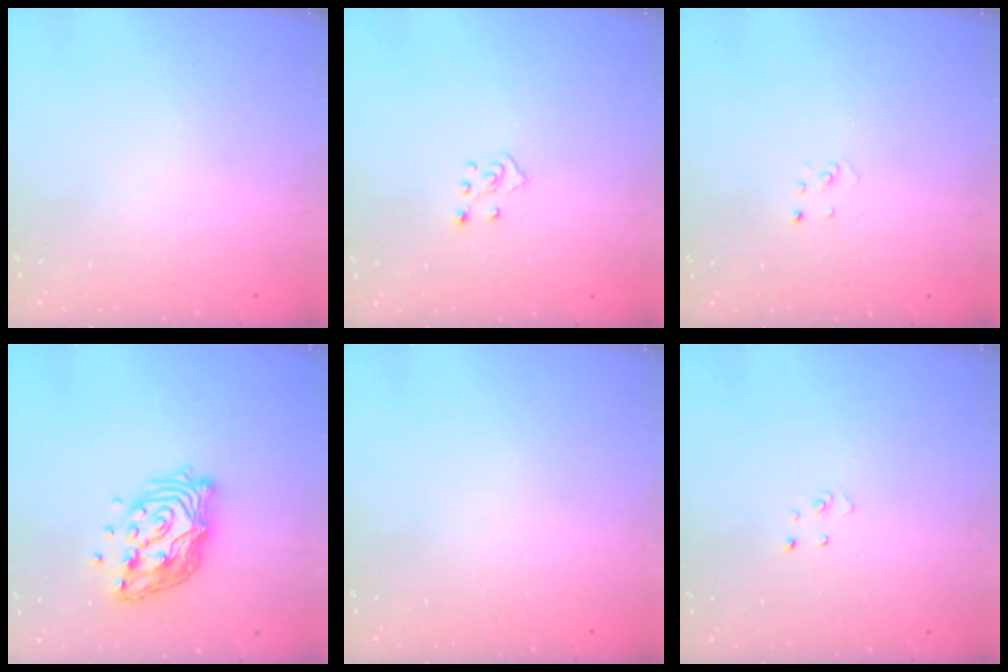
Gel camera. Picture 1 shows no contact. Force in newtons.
{"total": 4.5, "press": 4.5, "slide": 0.4}
{"total": 2.1, "press": 2.1, "slide": 0.1}
{"total": 13.5, "press": 13.5, "slide": 1.2}
{"total": 0.0}
{"total": 2.7, "press": 2.7, "slide": 0.3}